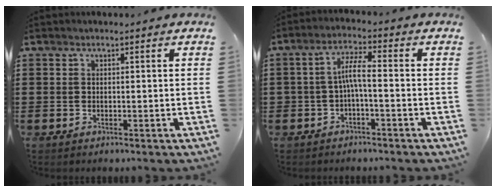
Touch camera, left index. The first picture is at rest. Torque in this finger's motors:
{"motor_torque": [0.37, 0.35, 0.08, 0.03]}